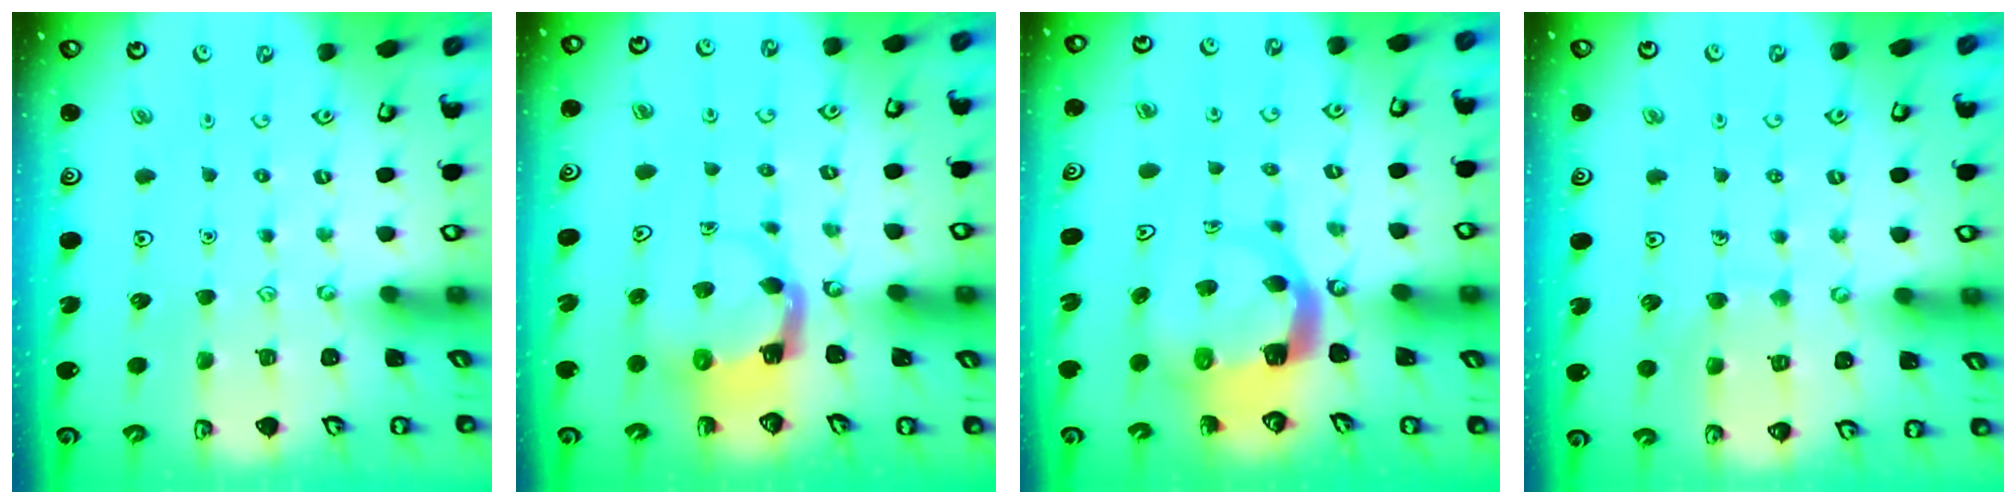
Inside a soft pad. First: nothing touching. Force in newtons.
{"total": 4.0, "press": 3.9, "slide": 0.6}
{"total": 5.8, "press": 5.8, "slide": 0.6}
{"total": 5.6, "press": 5.5, "slide": 0.4}